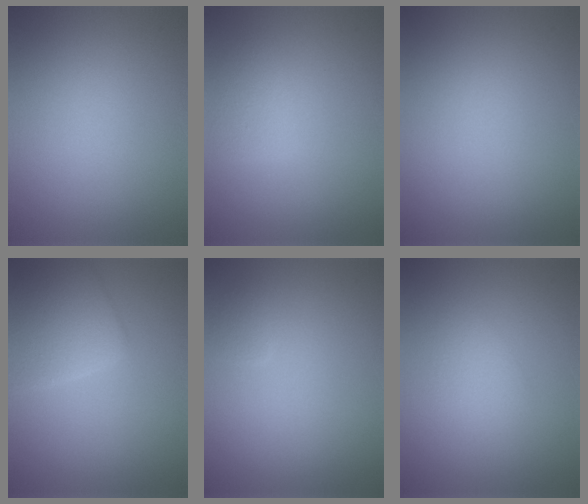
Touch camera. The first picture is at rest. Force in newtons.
{"total": 1.7, "press": 1.7, "slide": 0.1}
{"total": 0.0}
{"total": 3.7, "press": 3.7, "slide": 0.2}
{"total": 0.7, "press": 0.7, "slide": 0.0}
{"total": 1.4, "press": 1.4, "slide": 0.0}